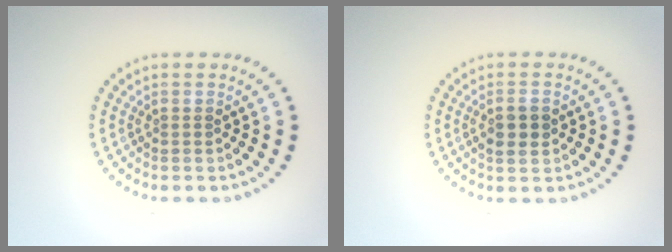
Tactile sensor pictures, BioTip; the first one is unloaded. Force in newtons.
{"total": 2.1, "press": 2.0, "slide": 0.2}